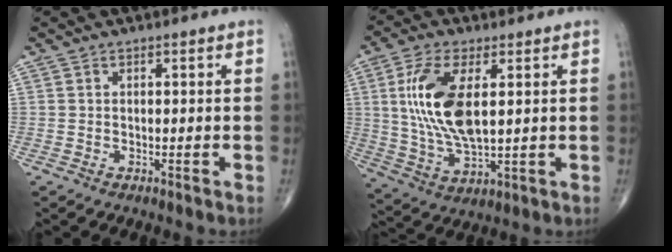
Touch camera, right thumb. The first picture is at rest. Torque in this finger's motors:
{"motor_torque": [0.84, 1.66, 1.63, 0.54, 0.57]}